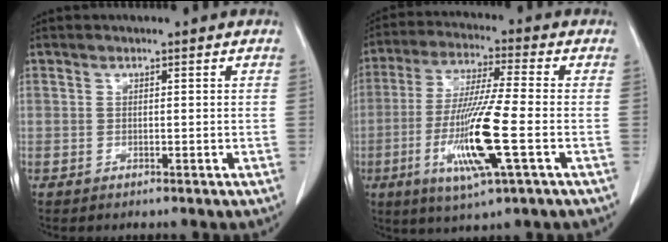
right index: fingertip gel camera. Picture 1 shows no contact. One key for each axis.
{"total": 13.8, "fx": -3.8, "fy": 0.3, "fz": 13.3, "tx": -0.268, "ty": -0.019, "tz": -0.072}